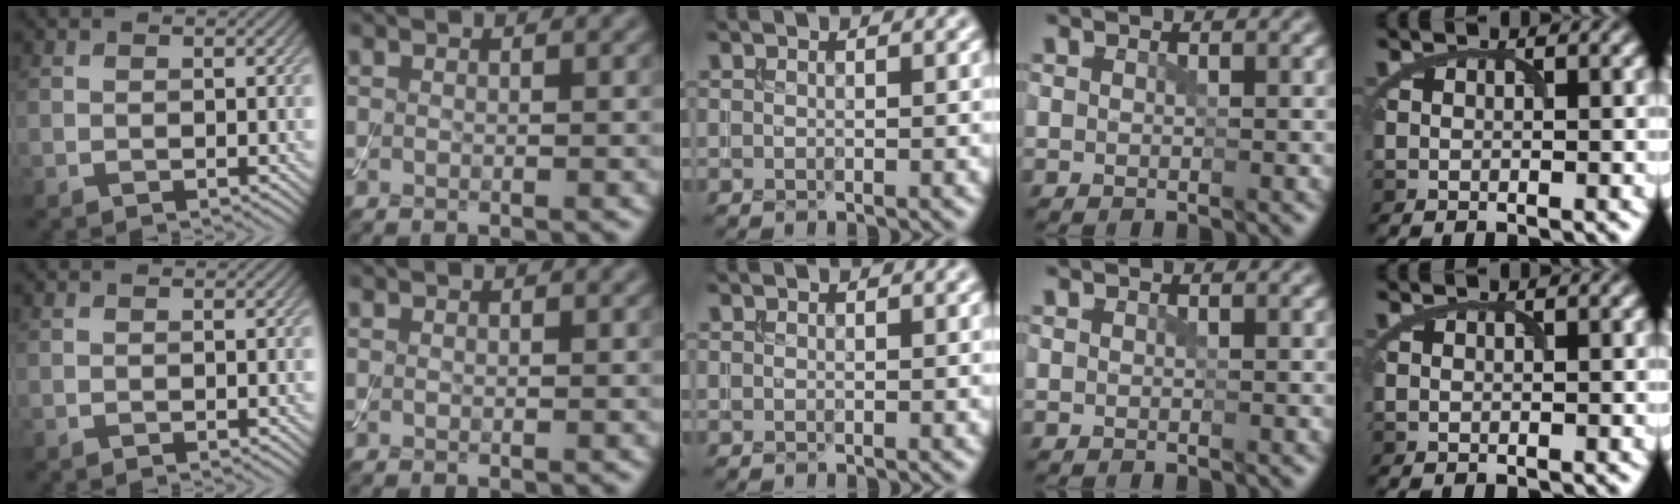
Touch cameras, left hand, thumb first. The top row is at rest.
{}